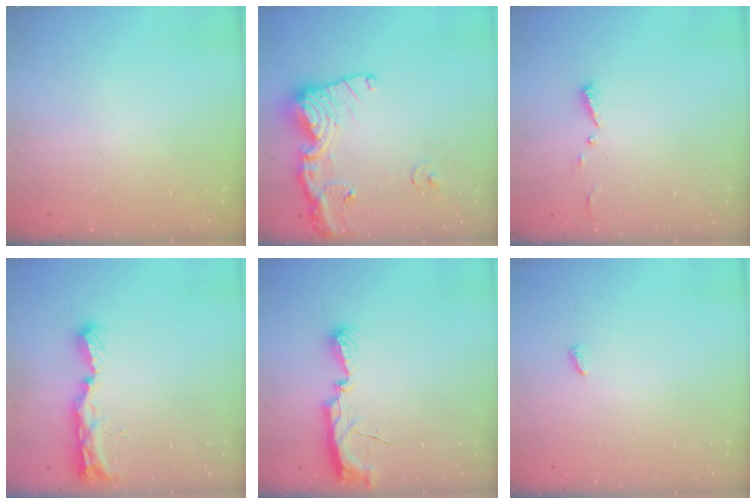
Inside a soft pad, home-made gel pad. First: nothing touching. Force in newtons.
{"total": 17.6, "press": 17.5, "slide": 2.0}
{"total": 4.4, "press": 4.4, "slide": 0.4}
{"total": 11.3, "press": 10.0, "slide": 5.1}
{"total": 7.3, "press": 7.3, "slide": 0.5}
{"total": 3.5, "press": 3.4, "slide": 0.6}